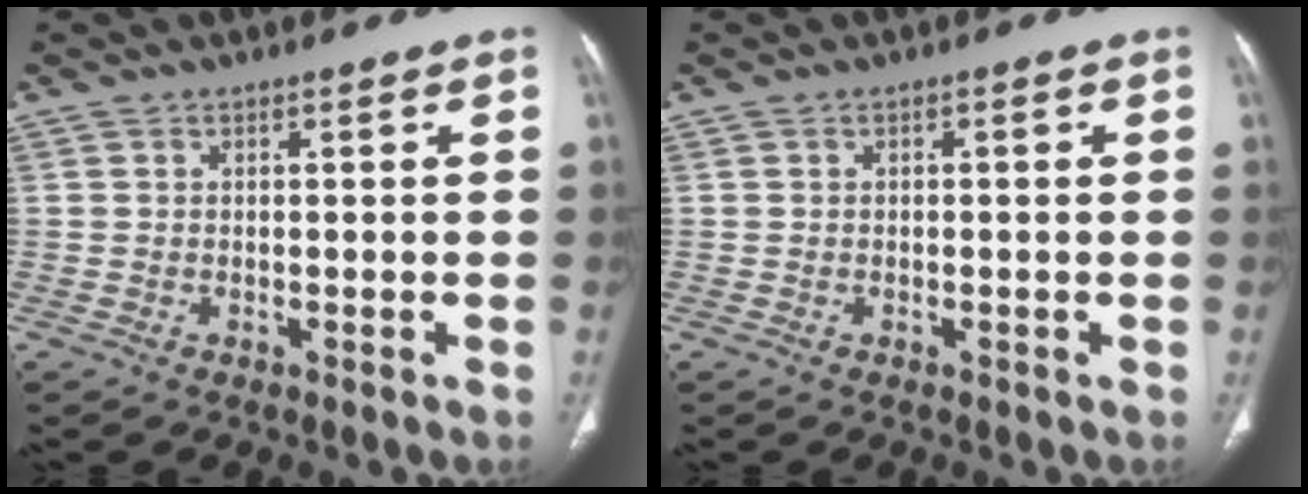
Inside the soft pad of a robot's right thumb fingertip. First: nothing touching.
{"total": 0.6, "force": [0.1, 0.3, 0.6], "torque": [-0.008, 0.003, 0.000]}